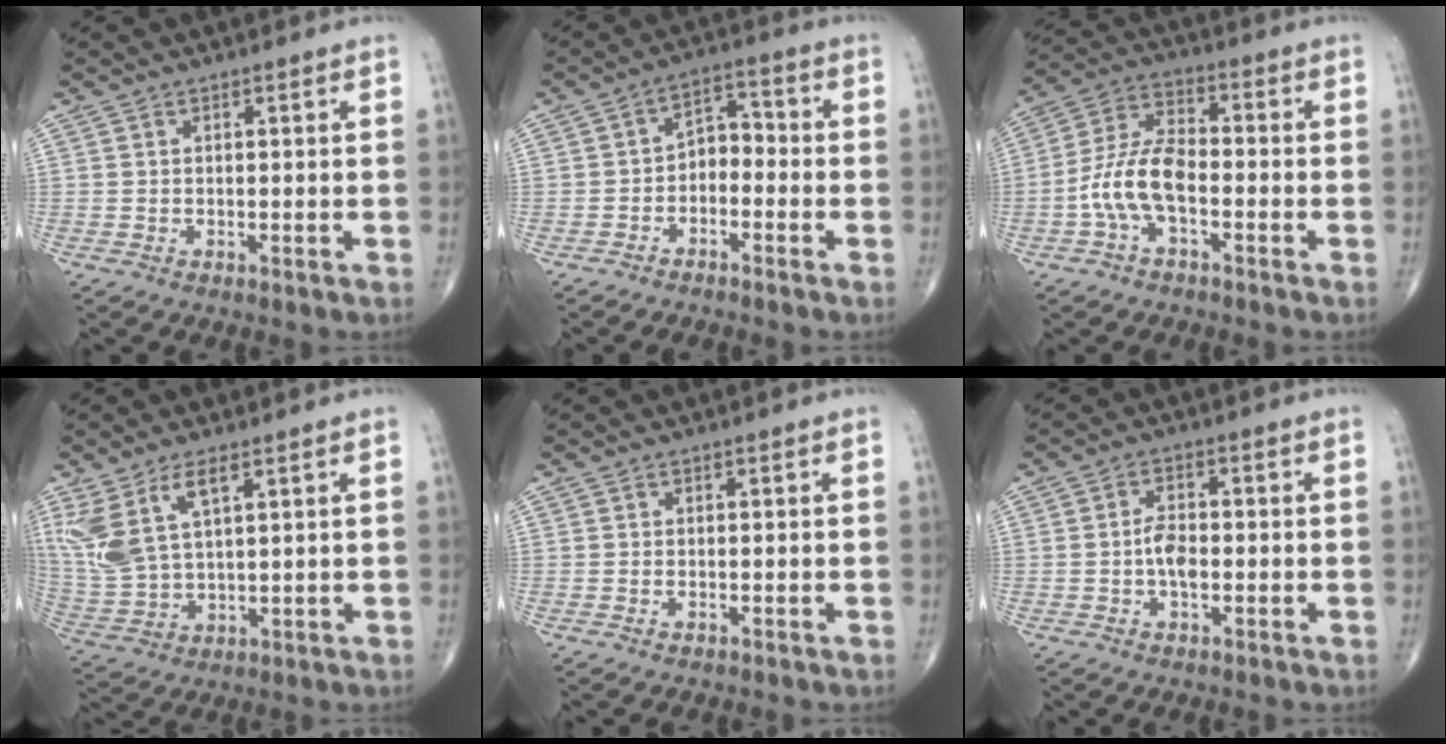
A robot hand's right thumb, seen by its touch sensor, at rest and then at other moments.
{"total": 5.4, "force": [-2.2, 3.5, 3.4], "torque": [-0.037, 0.039, -0.048]}
{"total": 10.0, "force": [-2.9, 4.9, 8.2], "torque": [-0.169, 0.038, -0.064]}
{"total": 11.2, "force": [5.2, 4.8, 8.7], "torque": [-0.200, -0.013, 0.118]}
{"total": 0.6, "force": [-0.2, 0.3, 0.4], "torque": [-0.011, 0.002, -0.003]}
{"total": 4.3, "force": [-0.8, 2.2, 3.6], "torque": [-0.063, 0.010, -0.019]}